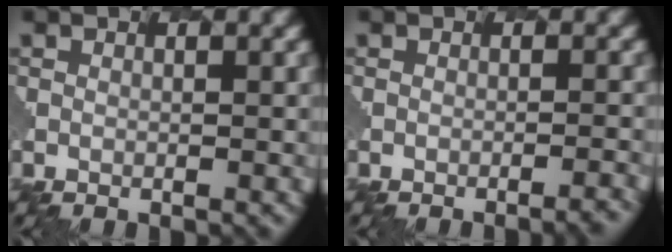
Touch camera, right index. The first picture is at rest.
{"total": 2.2, "force": [-1.6, 0.5, 1.4], "torque": [-0.008, 0.013, -0.018]}